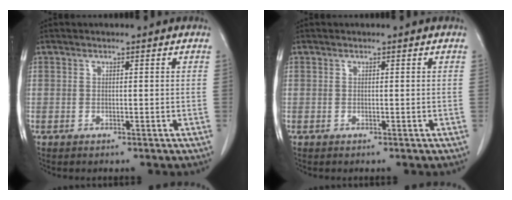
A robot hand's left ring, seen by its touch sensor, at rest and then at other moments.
{"total": 0.0}